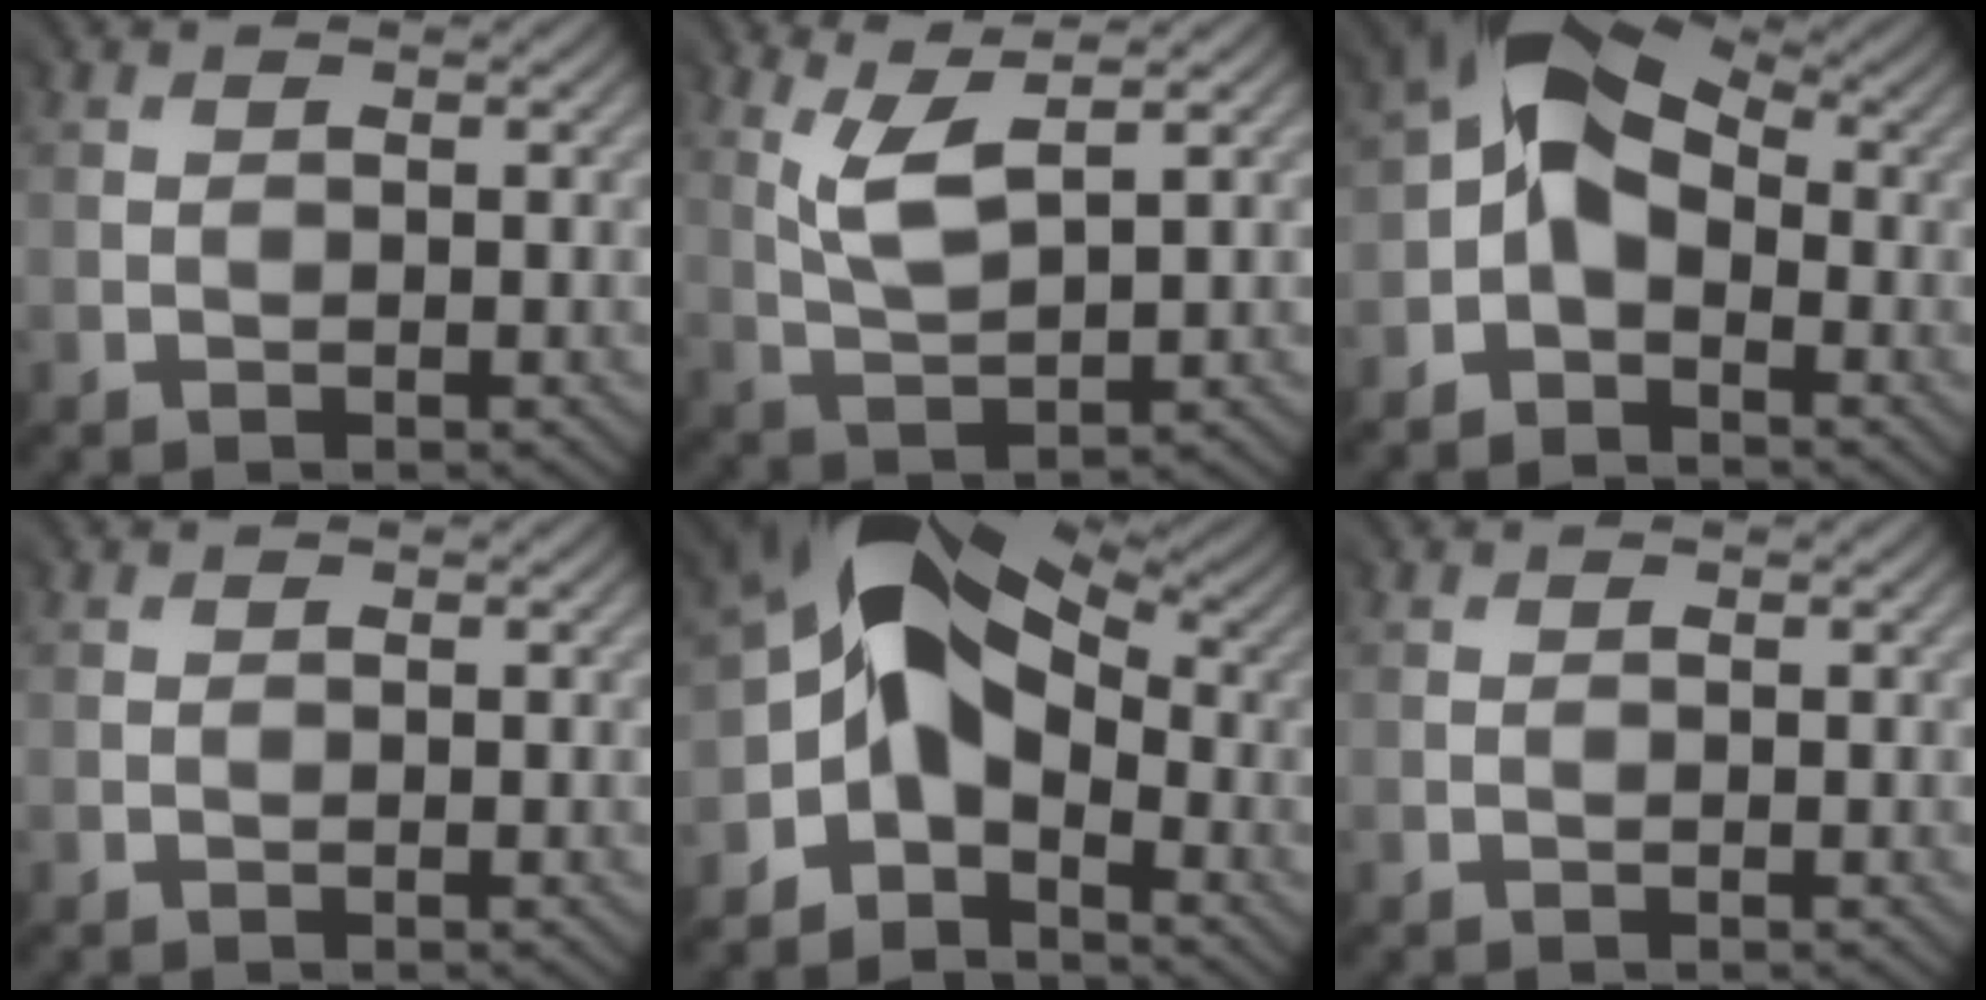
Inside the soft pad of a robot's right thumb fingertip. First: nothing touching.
{"total": 5.1, "force": [3.4, 1.4, 3.6], "torque": [-0.088, 0.002, 0.072]}
{"total": 8.7, "force": [-0.5, 5.6, 6.6], "torque": [-0.125, 0.025, -0.032]}
{"total": 0.0}
{"total": 10.2, "force": [-1.0, 6.9, 7.4], "torque": [-0.116, 0.002, -0.037]}
{"total": 0.0}